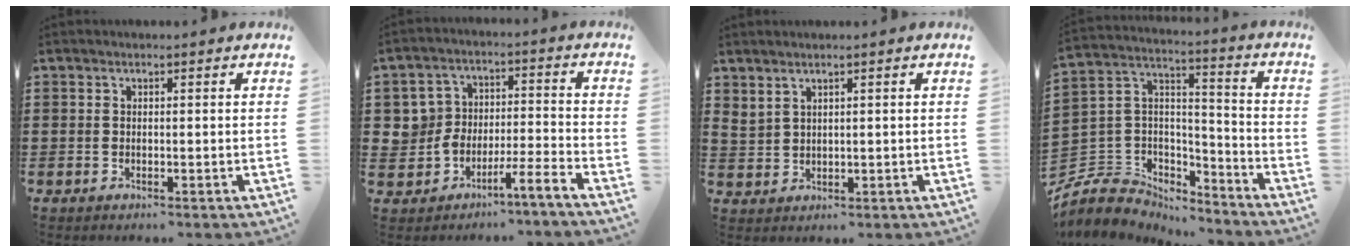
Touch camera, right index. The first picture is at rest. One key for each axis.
{"total": 4.3, "fx": -3.8, "fy": 1.8, "fz": 0.8, "tx": -0.029, "ty": 0.003, "tz": -0.080}
{"total": 1.8, "fx": 1.6, "fy": 0.8, "fz": 0.5, "tx": -0.014, "ty": 0.004, "tz": 0.031}
{"total": 6.8, "fx": -5.2, "fy": 4.3, "fz": 0.5, "tx": -0.053, "ty": -0.011, "tz": -0.108}